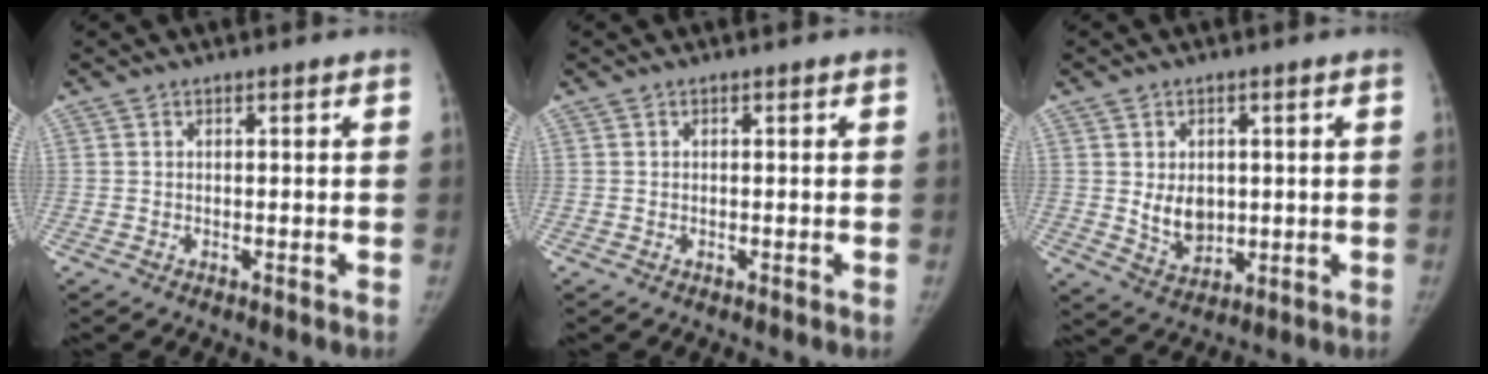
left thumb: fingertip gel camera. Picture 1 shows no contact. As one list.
[{"total": 0.0}, {"total": 6.6, "force": [0.5, 5.0, 4.3], "torque": [-0.045, -0.013, 0.025]}]